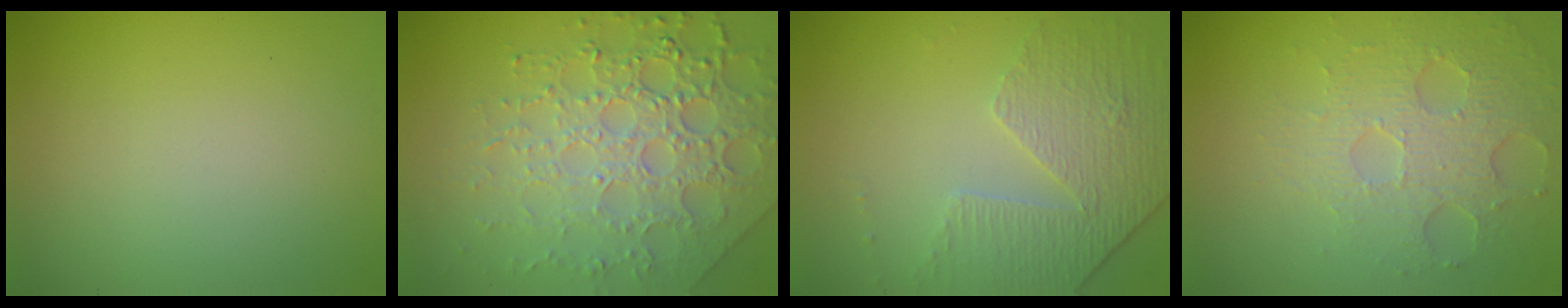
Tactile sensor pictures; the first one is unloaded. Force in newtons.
{"total": 8.0, "press": 5.6, "slide": 5.8}
{"total": 4.8, "press": 3.3, "slide": 3.5}
{"total": 5.0, "press": 3.4, "slide": 3.7}